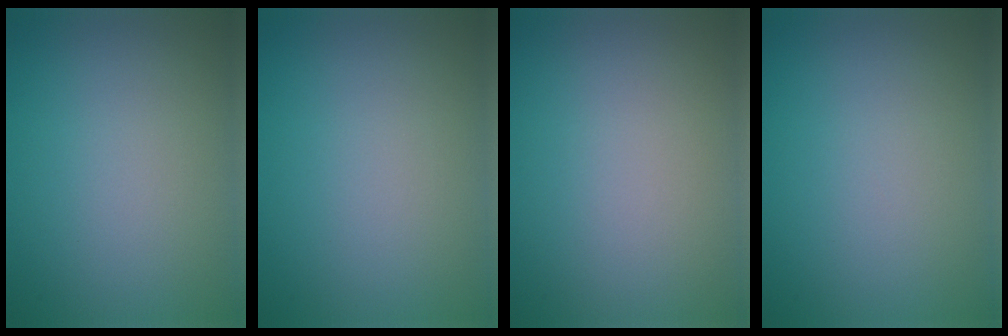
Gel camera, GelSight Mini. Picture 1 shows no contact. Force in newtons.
{"total": 0.0}
{"total": 0.0}
{"total": 0.0}